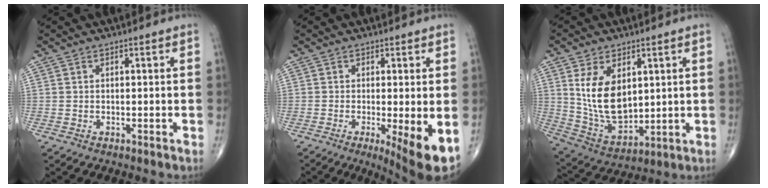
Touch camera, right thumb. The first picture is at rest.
{"total": 8.6, "force": [-2.5, 1.6, 8.1], "torque": [-0.120, -0.023, -0.037]}
{"total": 13.1, "force": [3.3, 7.9, 10.0], "torque": [-0.161, -0.021, 0.082]}